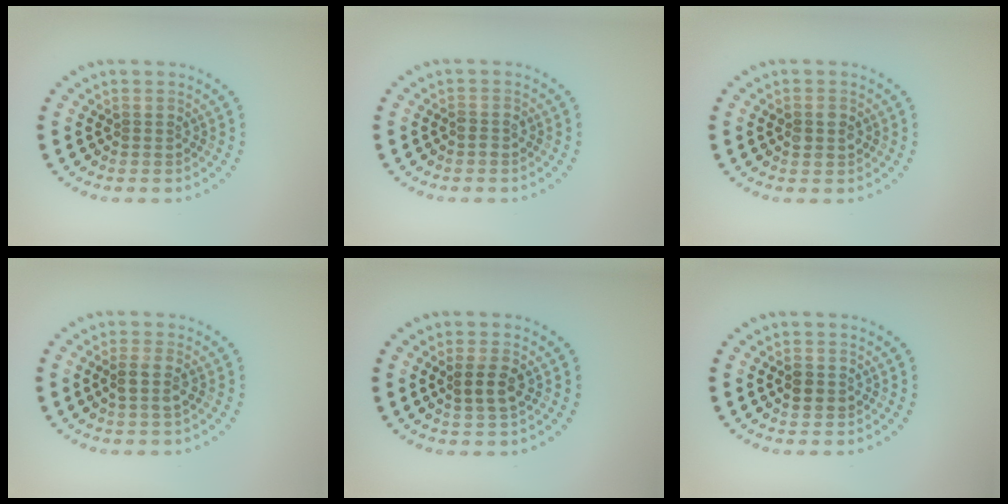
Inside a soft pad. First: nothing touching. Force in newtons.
{"total": 0.8, "press": 0.6, "slide": 0.4}
{"total": 1.9, "press": 1.9, "slide": 0.1}
{"total": 1.8, "press": 1.4, "slide": 1.1}
{"total": 2.3, "press": 2.3, "slide": 0.6}
{"total": 1.2, "press": 1.2, "slide": 0.1}